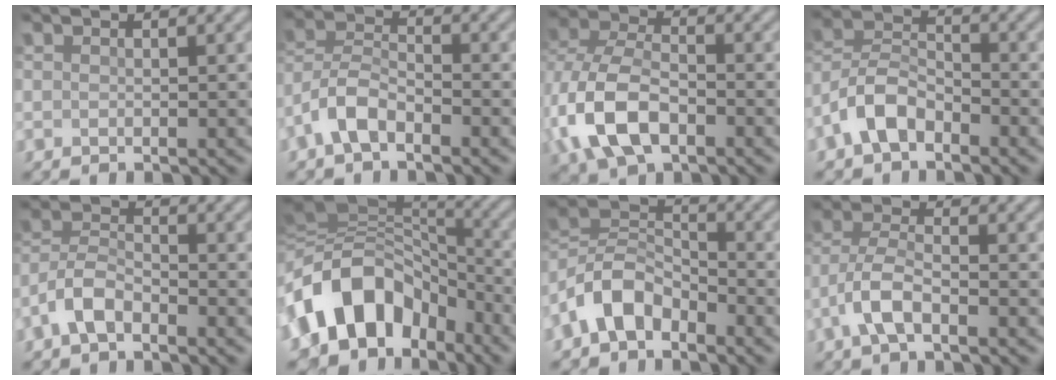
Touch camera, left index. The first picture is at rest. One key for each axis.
{"total": 4.1, "fx": -2.5, "fy": 1.9, "fz": 2.6, "tx": -0.050, "ty": 0.009, "tz": -0.061}
{"total": 8.4, "fx": -2.8, "fy": 5.2, "fz": 6.0, "tx": -0.141, "ty": 0.000, "tz": -0.068}
{"total": 4.7, "fx": -2.9, "fy": 2.5, "fz": 2.7, "tx": -0.054, "ty": 0.010, "tz": -0.067}
{"total": 3.7, "fx": -2.3, "fy": 1.7, "fz": 2.3, "tx": -0.046, "ty": 0.009, "tz": -0.056}
{"total": 11.2, "fx": -4.6, "fy": 7.8, "fz": 6.6, "tx": -0.107, "ty": 0.026, "tz": -0.101}
{"total": 5.8, "fx": -3.6, "fy": 3.3, "fz": 3.1, "tx": -0.062, "ty": 0.008, "tz": -0.084}
{"total": 4.0, "fx": -2.0, "fy": 1.5, "fz": 3.2, "tx": -0.069, "ty": 0.005, "tz": -0.049}